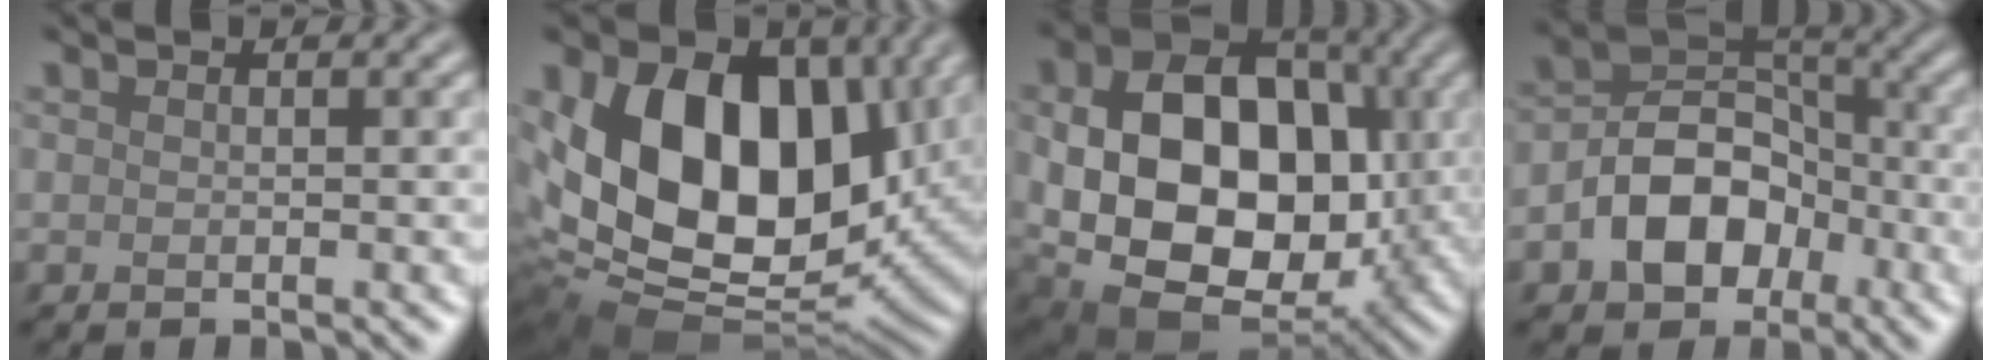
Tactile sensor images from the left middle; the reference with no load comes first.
{"total": 16.4, "force": [2.9, 11.3, 11.6], "torque": [-0.207, -0.006, 0.051]}
{"total": 15.4, "force": [-0.2, 10.6, 11.1], "torque": [-0.184, -0.016, 0.005]}
{"total": 7.5, "force": [-2.9, 5.4, 4.3], "torque": [-0.066, 0.004, -0.060]}